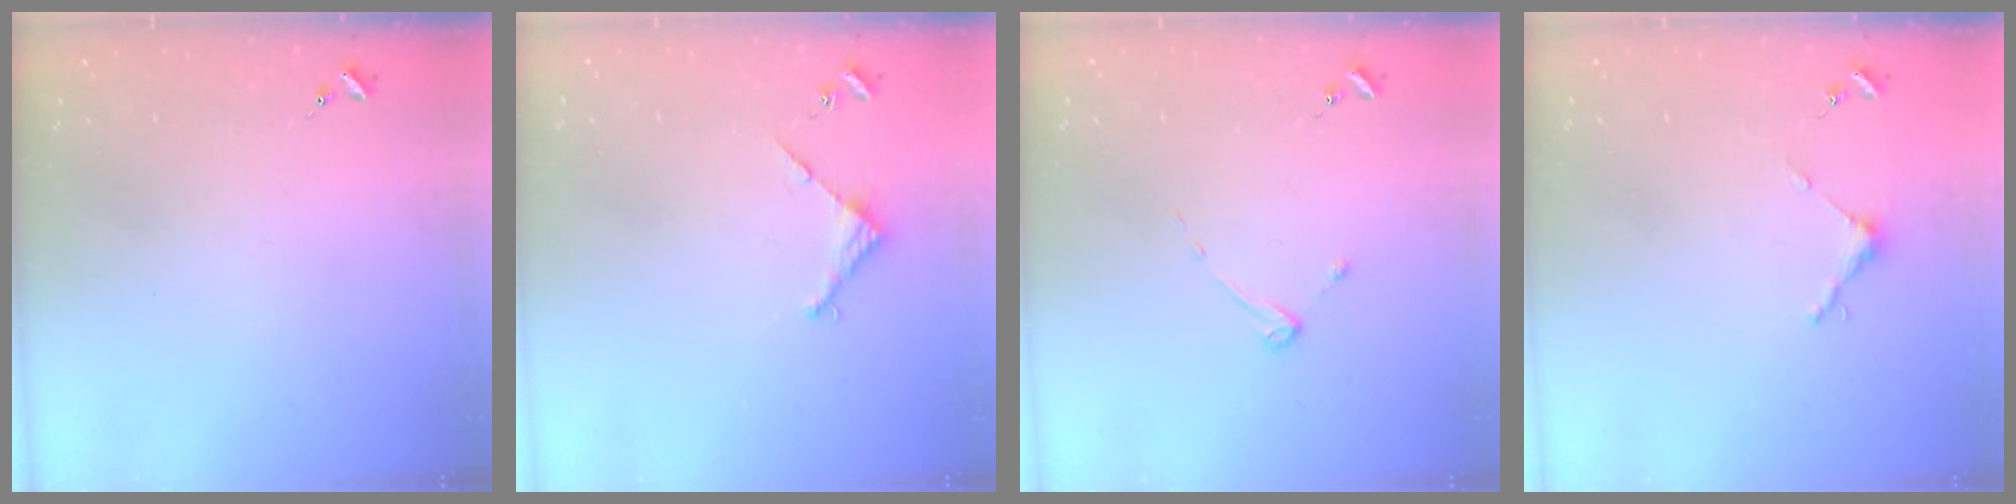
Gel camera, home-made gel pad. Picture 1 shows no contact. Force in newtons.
{"total": 2.9, "press": 2.8, "slide": 0.2}
{"total": 2.7, "press": 2.7, "slide": 0.3}
{"total": 3.7, "press": 3.7, "slide": 0.3}